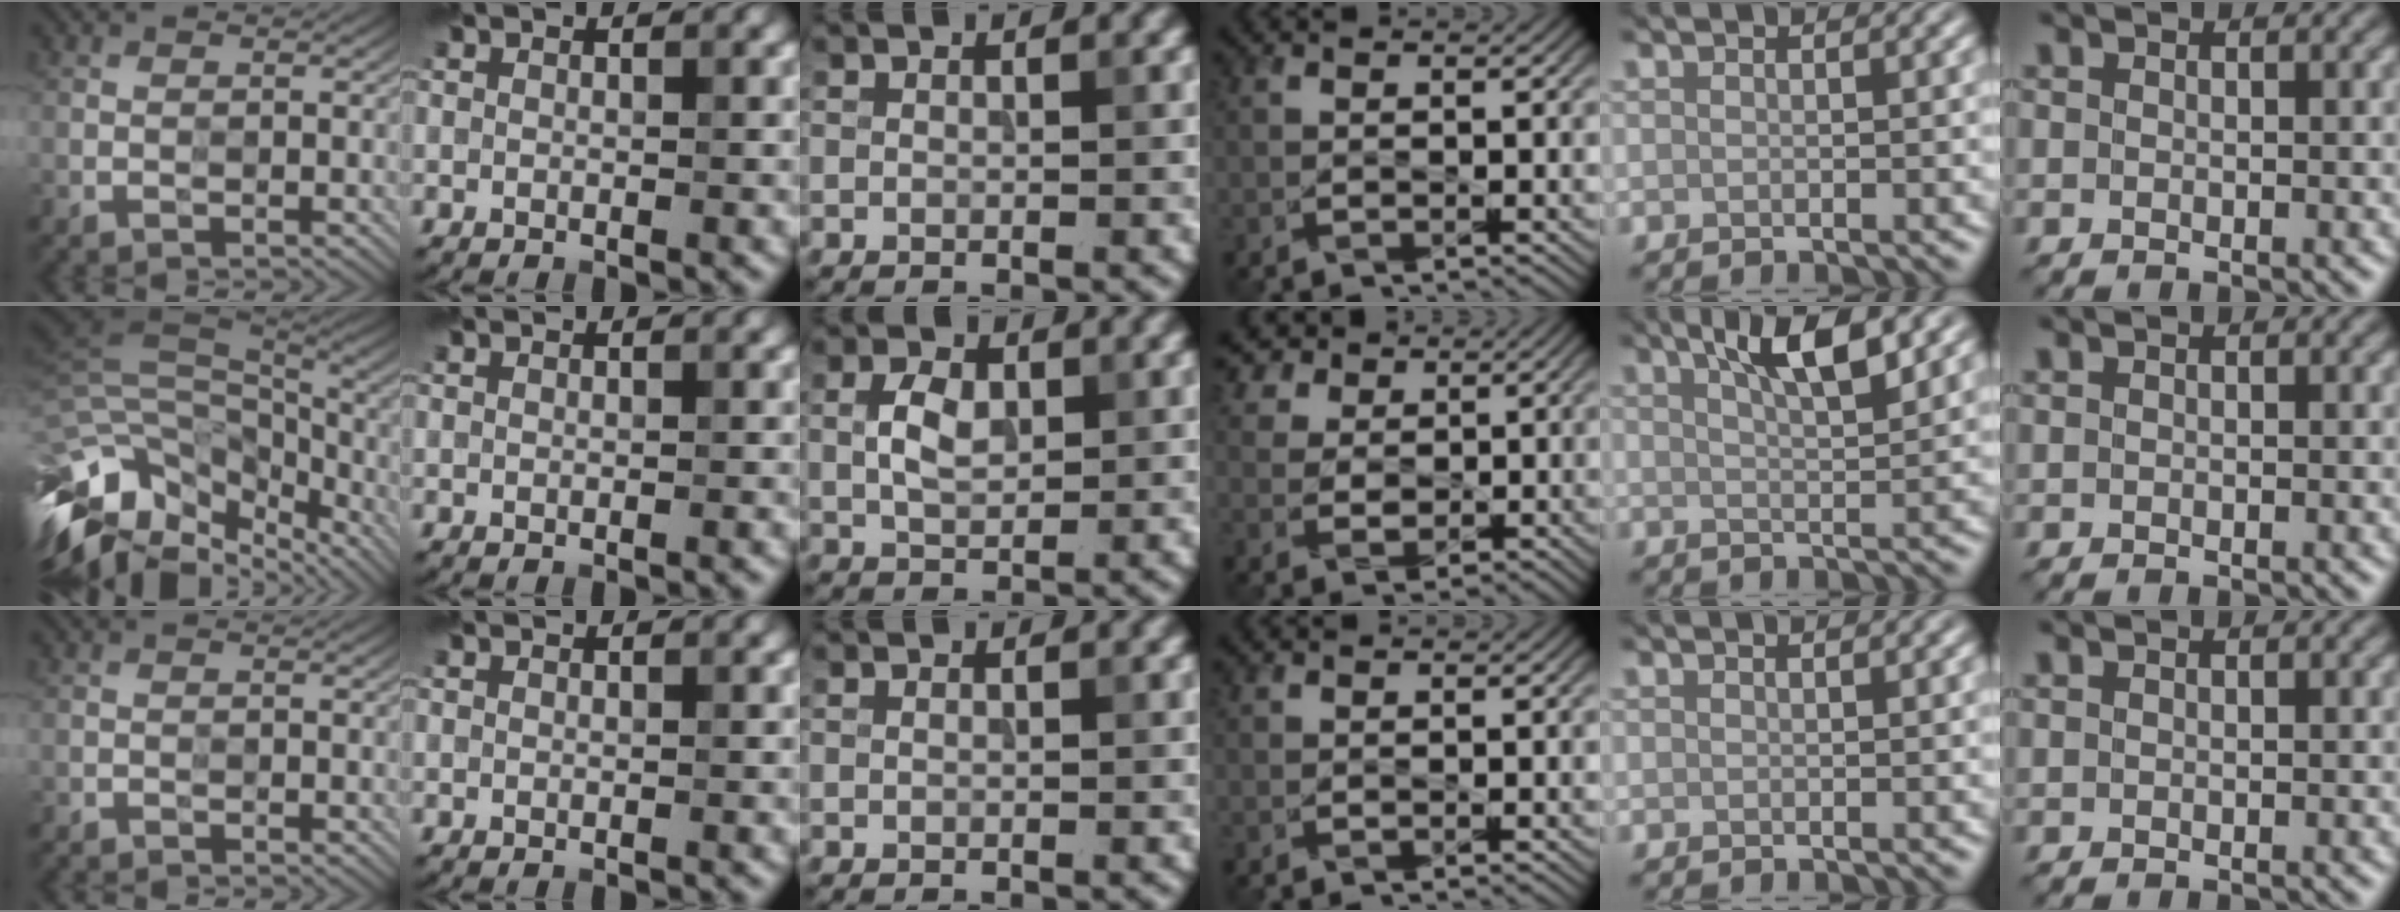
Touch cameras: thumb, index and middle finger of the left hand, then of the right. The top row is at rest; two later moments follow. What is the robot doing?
{"motion": "wipe", "object": "glasses"}